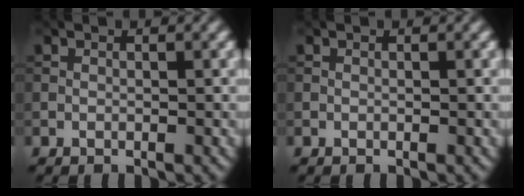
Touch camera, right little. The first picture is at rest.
{"total": 0.0}